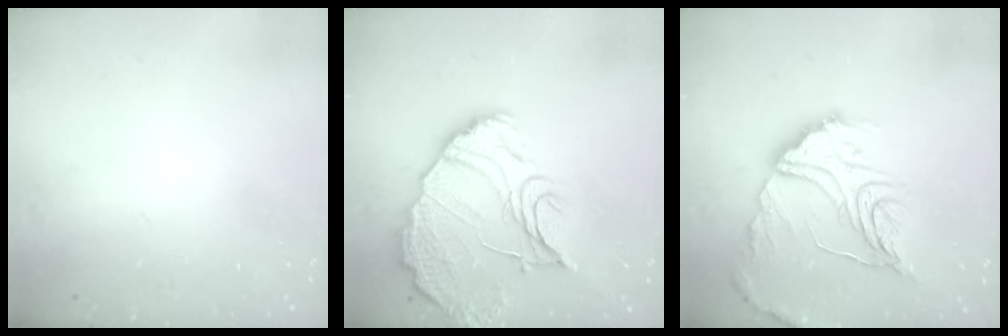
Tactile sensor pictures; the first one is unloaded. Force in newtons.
{"total": 15.9, "press": 15.8, "slide": 1.5}
{"total": 18.2, "press": 18.1, "slide": 2.0}